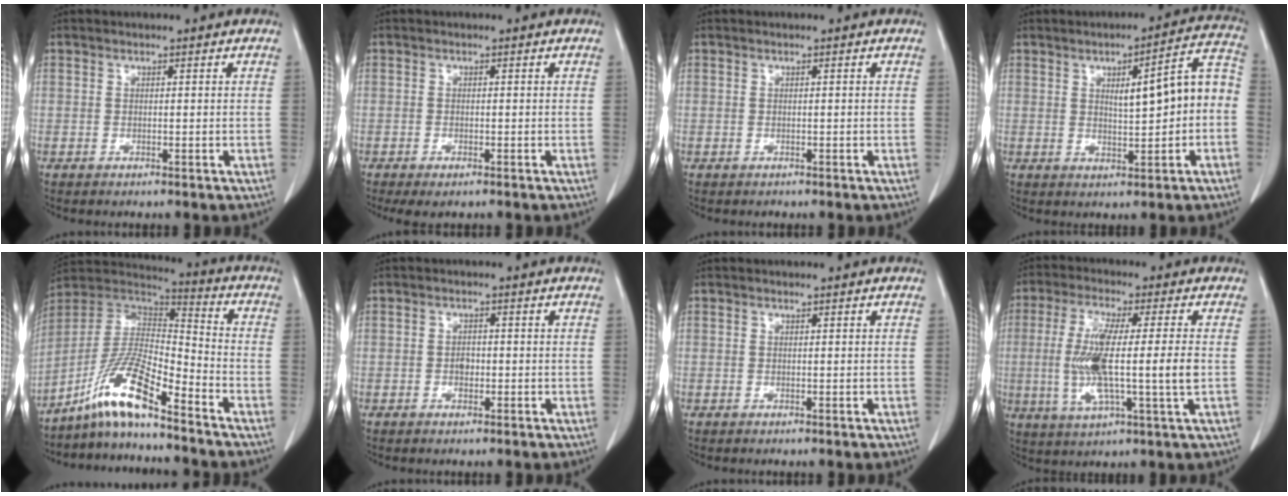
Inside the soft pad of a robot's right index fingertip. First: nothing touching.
{"total": 2.4, "force": [-1.5, 0.9, 1.6], "torque": [-0.022, -0.005, -0.019]}
{"total": 0.0}
{"total": 9.8, "force": [0.1, 2.0, 9.6], "torque": [-0.121, 0.034, 0.003]}
{"total": 12.0, "force": [-8.7, 0.8, 8.2], "torque": [-0.161, 0.012, -0.167]}
{"total": 1.5, "force": [-0.4, 1.0, 1.1], "torque": [-0.016, 0.004, -0.005]}
{"total": 0.0}
{"total": 12.5, "force": [-0.6, 0.6, 12.5], "torque": [-0.250, -0.009, -0.014]}